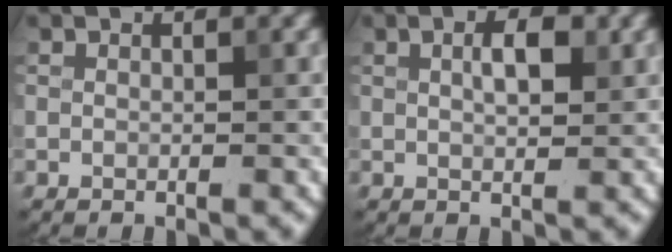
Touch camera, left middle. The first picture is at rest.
{"total": 2.6, "force": [0.8, 1.1, 2.3], "torque": [-0.040, 0.004, 0.013]}